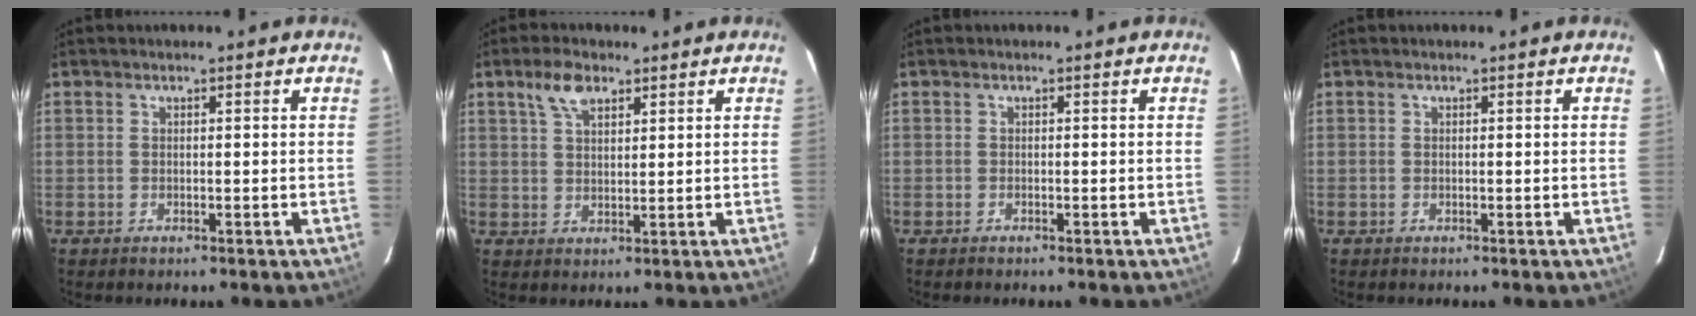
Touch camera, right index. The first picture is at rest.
{"total": 4.6, "force": [3.1, 2.0, 2.8], "torque": [-0.051, 0.010, 0.059]}
{"total": 0.0}
{"total": 0.0}